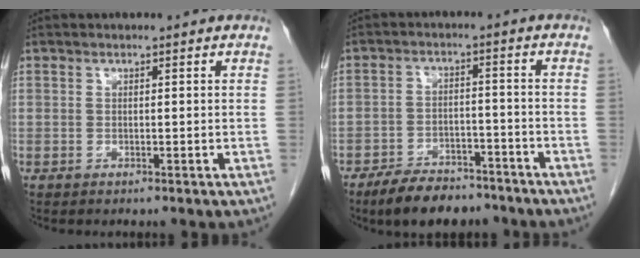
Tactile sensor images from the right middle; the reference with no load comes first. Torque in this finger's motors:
{"motor_torque": [1.02, -1.06, 0.10, 0.03]}